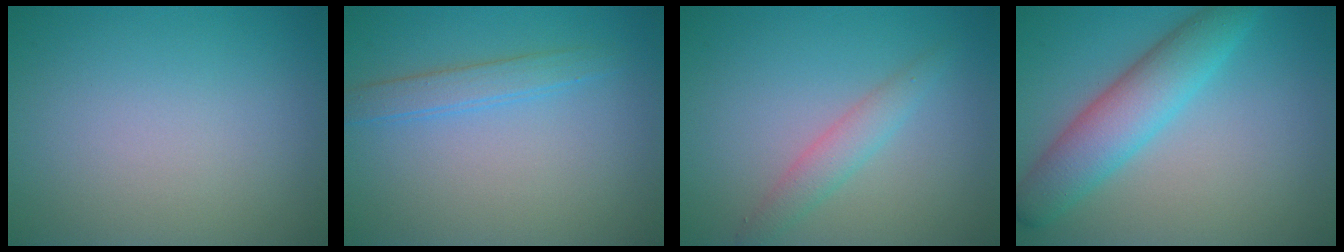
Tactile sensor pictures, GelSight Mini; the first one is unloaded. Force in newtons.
{"total": 2.1, "press": 2.1, "slide": 0.1}
{"total": 2.2, "press": 2.2, "slide": 0.1}
{"total": 5.5, "press": 5.5, "slide": 0.2}